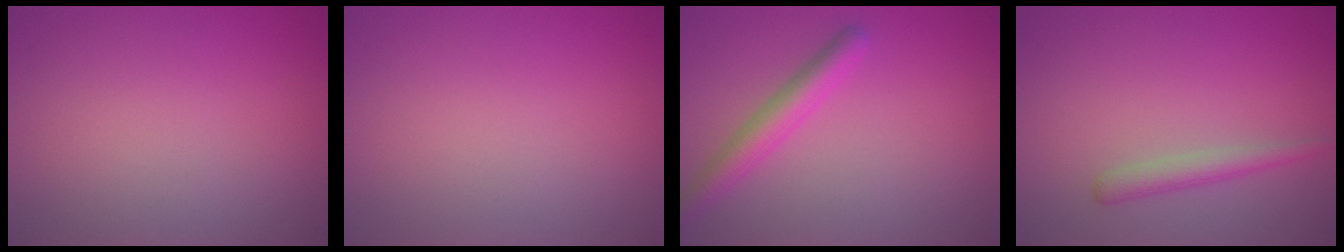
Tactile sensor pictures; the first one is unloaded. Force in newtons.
{"total": 0.0}
{"total": 2.9, "press": 2.9, "slide": 0.1}
{"total": 1.7, "press": 1.7, "slide": 0.1}